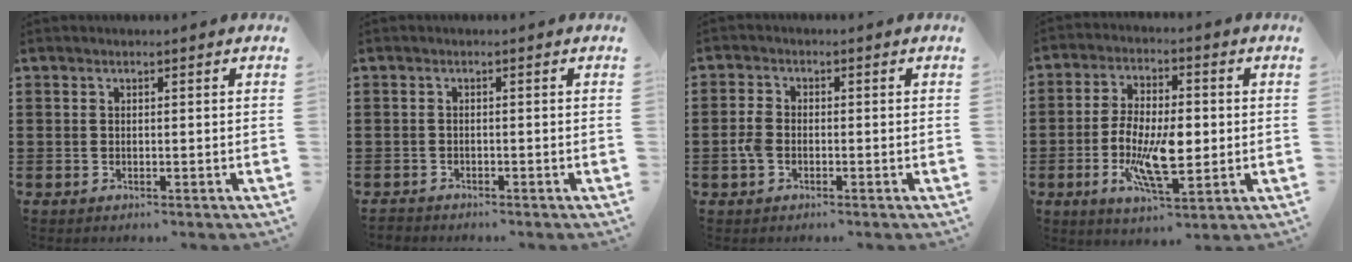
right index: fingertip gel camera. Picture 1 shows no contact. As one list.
[{"total": 1.1, "force": [-1.1, 0.1, -0.2], "torque": [0.000, 0.001, -0.023]}, {"total": 2.9, "force": [-0.9, 1.7, 2.2], "torque": [-0.071, -0.011, -0.024]}, {"total": 10.5, "force": [-1.7, 4.0, 9.6], "torque": [-0.195, -0.004, -0.031]}]